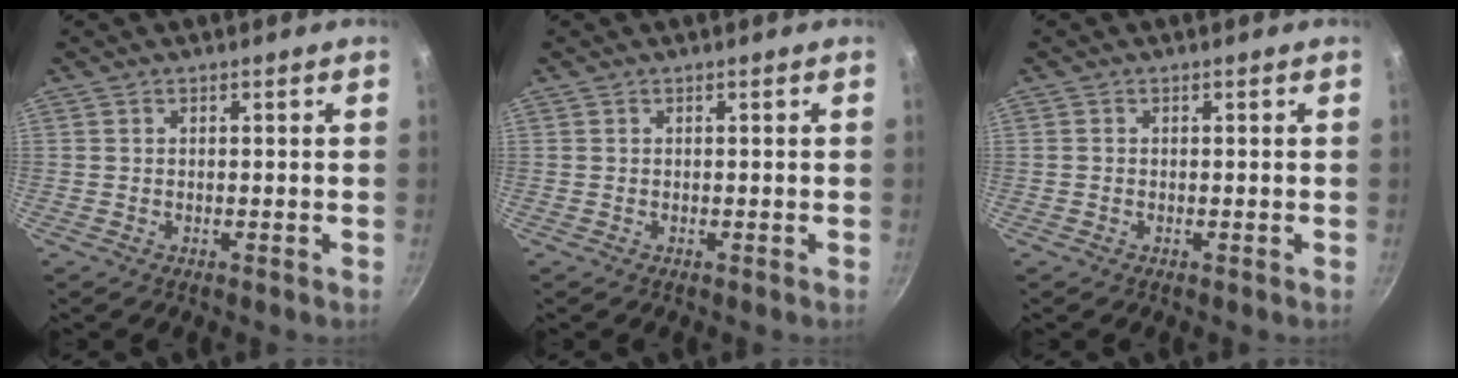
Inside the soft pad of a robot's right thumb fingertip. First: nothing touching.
{"total": 0.0}
{"total": 0.0}